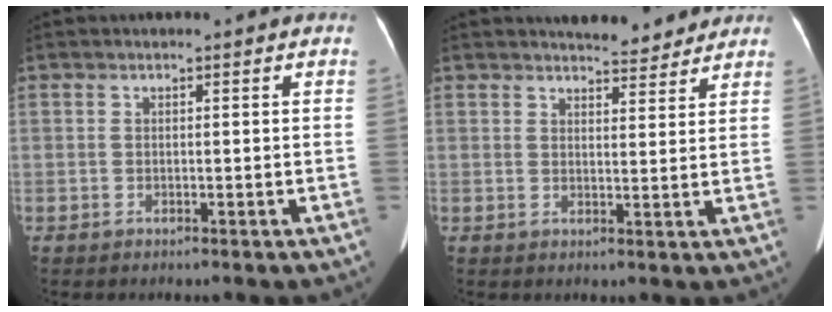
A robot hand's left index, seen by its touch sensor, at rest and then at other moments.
{"total": 5.8, "force": [5.5, 1.3, 1.2], "torque": [-0.018, 0.000, 0.066]}